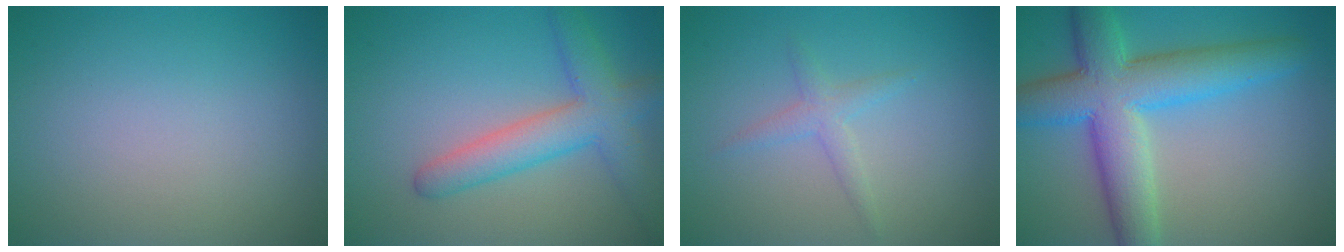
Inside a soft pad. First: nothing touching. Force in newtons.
{"total": 5.1, "press": 5.1, "slide": 0.2}
{"total": 1.6, "press": 1.6, "slide": 0.1}
{"total": 9.0, "press": 9.0, "slide": 0.2}